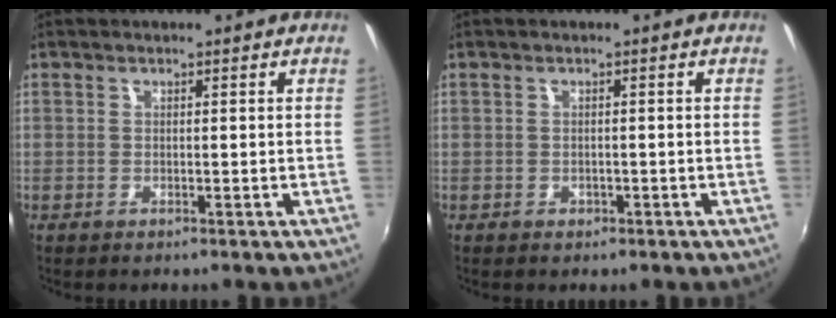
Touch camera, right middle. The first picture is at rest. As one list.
[{"total": 1.2, "force": [-0.7, 1.0, 0.3], "torque": [-0.005, -0.003, -0.007]}]